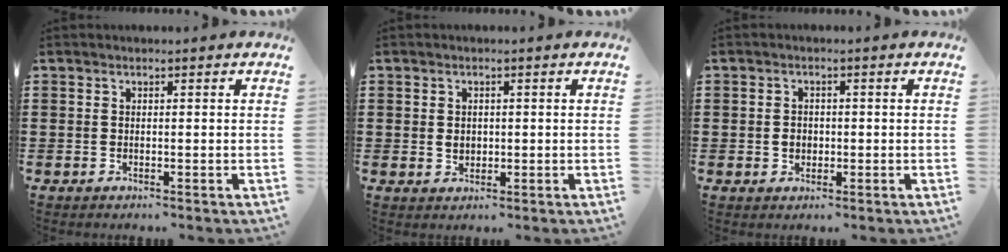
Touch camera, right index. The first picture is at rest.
{"total": 1.7, "force": [0.2, 1.4, 1.0], "torque": [-0.022, 0.008, 0.002]}
{"total": 1.9, "force": [-0.2, 1.6, 1.0], "torque": [-0.022, 0.007, -0.006]}